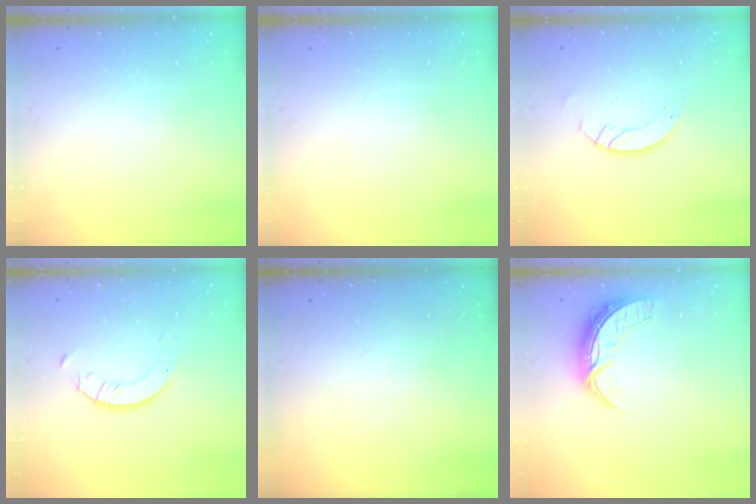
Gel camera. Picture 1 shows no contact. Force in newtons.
{"total": 0.0}
{"total": 4.4, "press": 4.4, "slide": 0.1}
{"total": 2.1, "press": 2.1, "slide": 0.2}
{"total": 0.0}
{"total": 8.8, "press": 8.8, "slide": 0.6}